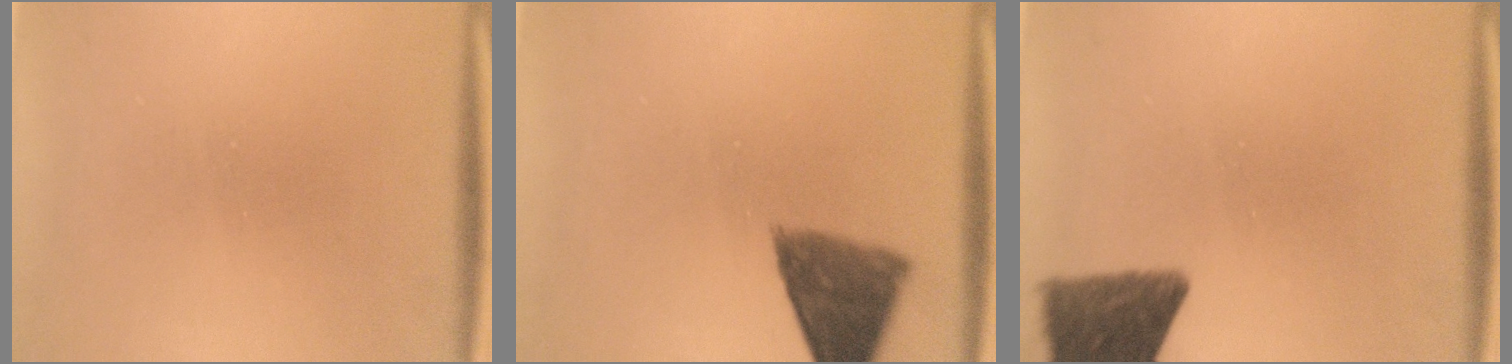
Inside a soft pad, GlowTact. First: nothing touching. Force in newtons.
{"total": 8.0}
{"total": 10.2}